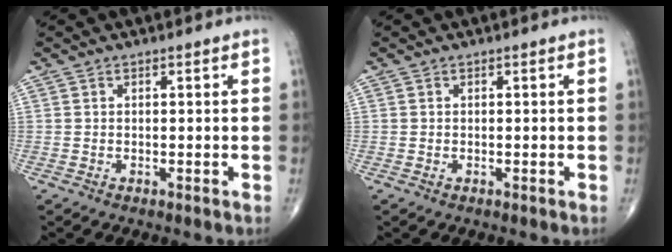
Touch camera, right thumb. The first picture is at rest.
{"total": 0.0}